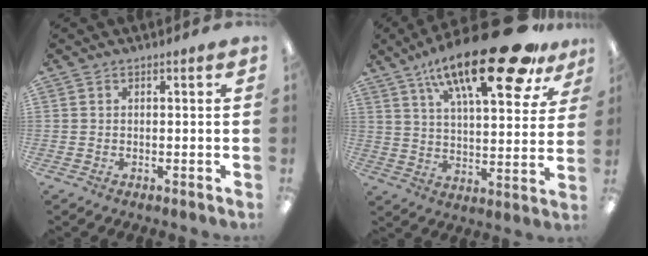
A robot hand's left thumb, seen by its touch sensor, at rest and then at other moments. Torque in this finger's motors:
{"motor_torque": [0.74, 0.89, 1.66, -1.11, 0.19]}